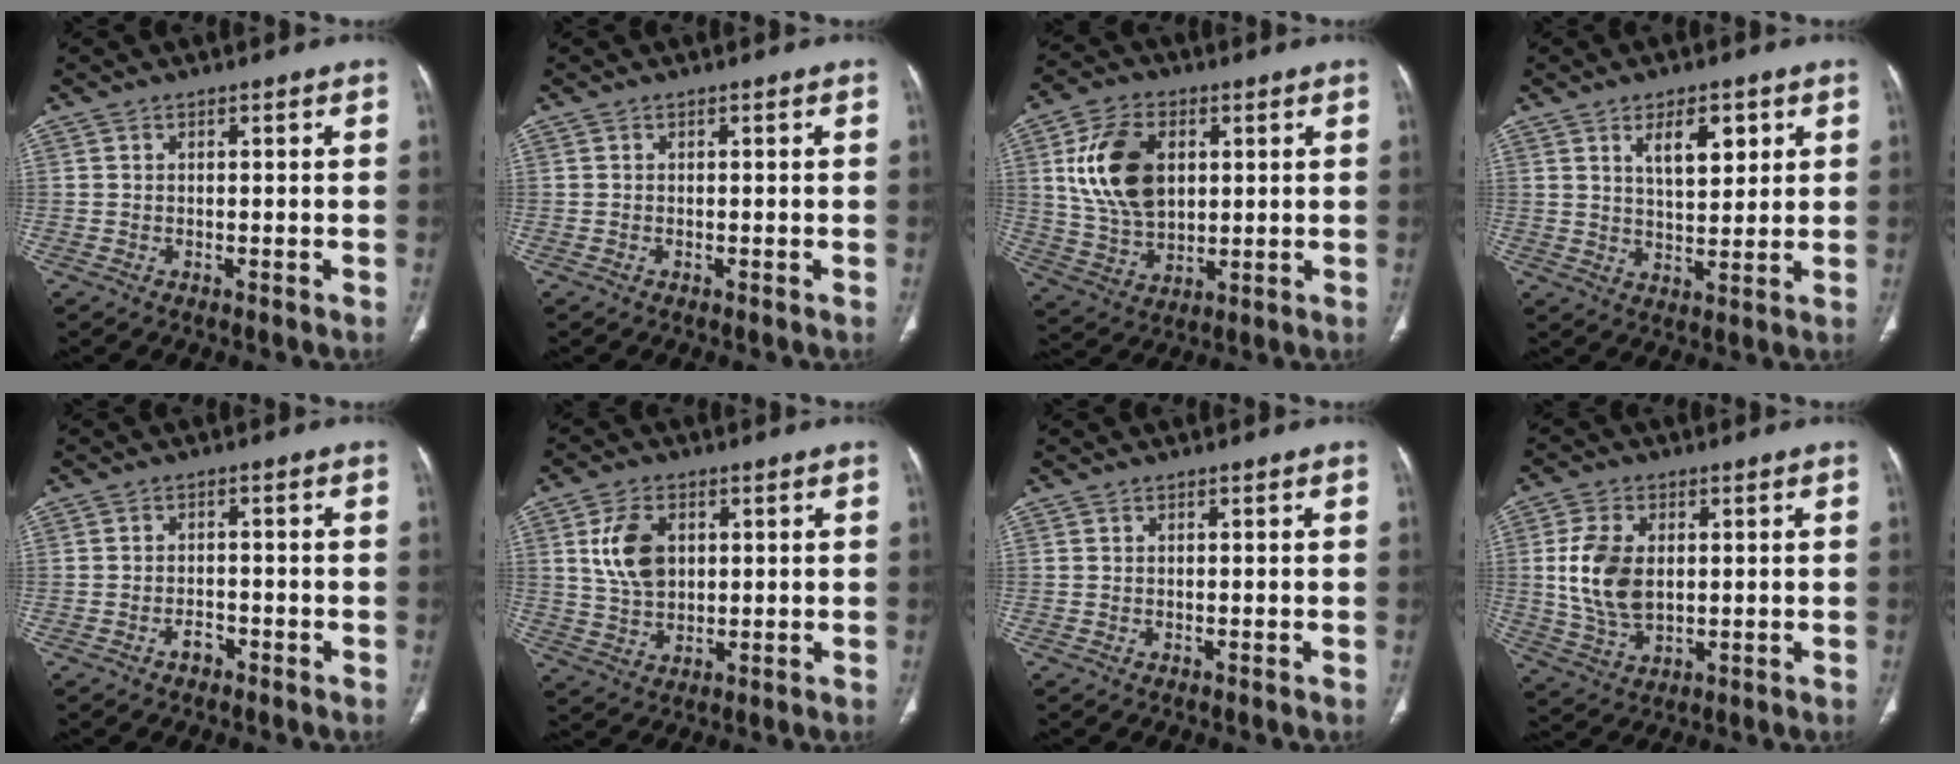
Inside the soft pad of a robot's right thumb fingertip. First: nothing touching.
{"total": 0.0}
{"total": 15.1, "force": [3.6, 9.8, 10.8], "torque": [-0.184, -0.008, 0.073]}
{"total": 7.8, "force": [3.5, 3.7, 5.9], "torque": [-0.072, -0.023, 0.059]}
{"total": 2.1, "force": [-1.4, 1.2, 0.9], "torque": [-0.009, 0.013, -0.025]}
{"total": 8.7, "force": [2.2, 5.9, 6.1], "torque": [-0.103, -0.007, 0.046]}
{"total": 0.0}
{"total": 10.9, "force": [1.2, 6.9, 8.3], "torque": [-0.165, -0.006, 0.033]}